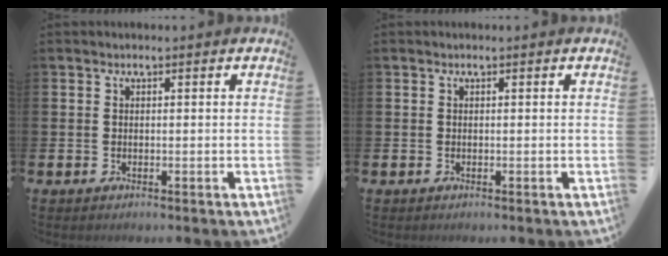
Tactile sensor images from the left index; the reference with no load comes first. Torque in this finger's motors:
{"motor_torque": [0.00, 0.00, 0.00, 0.00]}